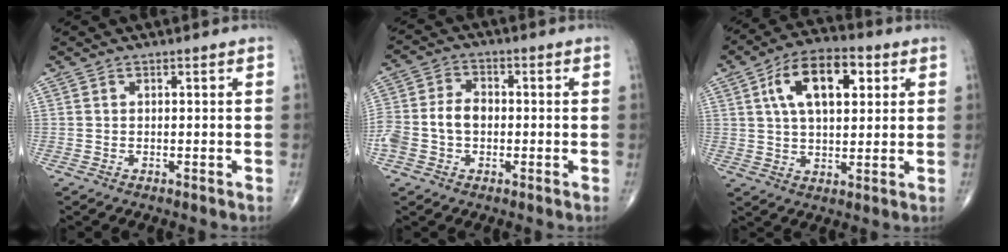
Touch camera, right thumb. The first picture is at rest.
{"total": 8.5, "force": [-1.2, 6.0, 5.9], "torque": [-0.122, 0.027, -0.026]}
{"total": 13.9, "force": [4.4, 7.3, 11.0], "torque": [-0.166, 0.006, 0.069]}